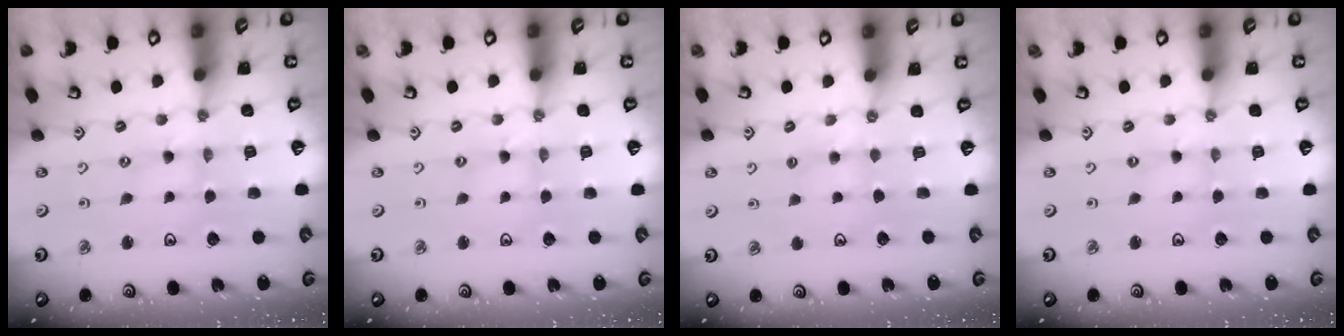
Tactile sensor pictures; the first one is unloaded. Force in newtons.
{"total": 1.2, "press": 1.2, "slide": 0.2}
{"total": 2.4, "press": 2.4, "slide": 0.4}
{"total": 0.0}